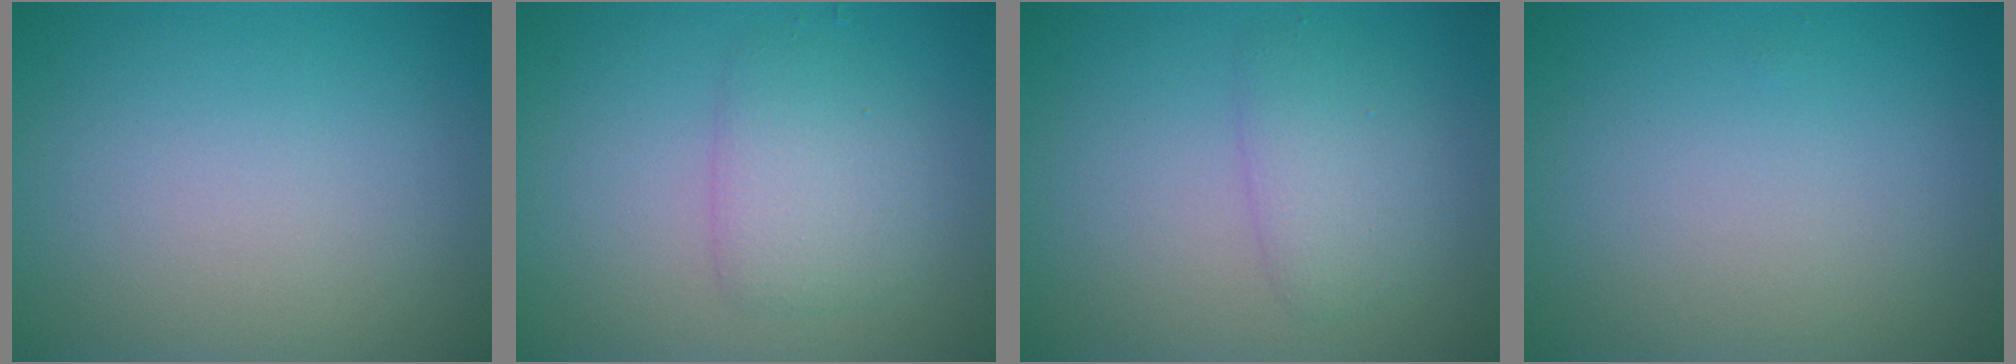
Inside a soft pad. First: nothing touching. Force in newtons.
{"total": 2.9, "press": 2.9, "slide": 0.1}
{"total": 2.6, "press": 2.6, "slide": 0.1}
{"total": 0.0}